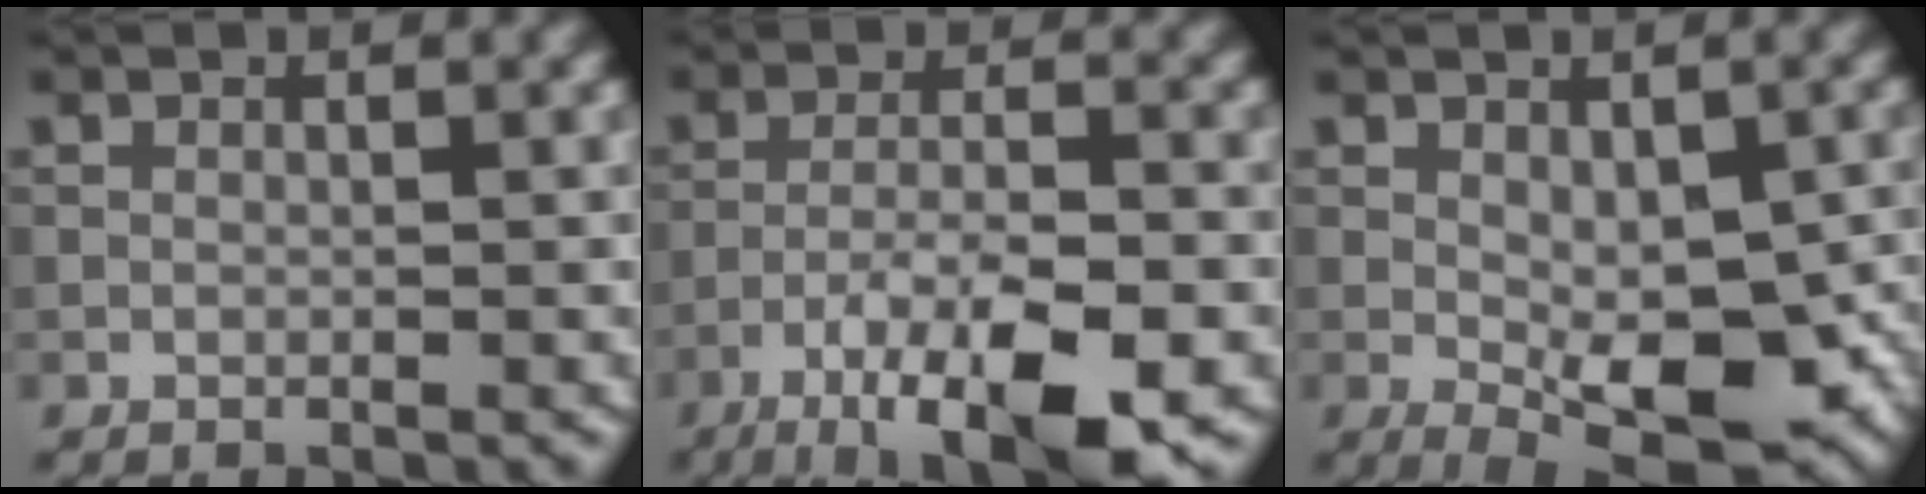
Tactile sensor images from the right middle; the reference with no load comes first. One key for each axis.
{"total": 10.5, "fx": -6.2, "fy": 2.8, "fz": 8.0, "tx": -0.140, "ty": -0.004, "tz": -0.107}
{"total": 8.7, "fx": -2.3, "fy": 3.9, "fz": 7.4, "tx": -0.122, "ty": -0.021, "tz": -0.021}